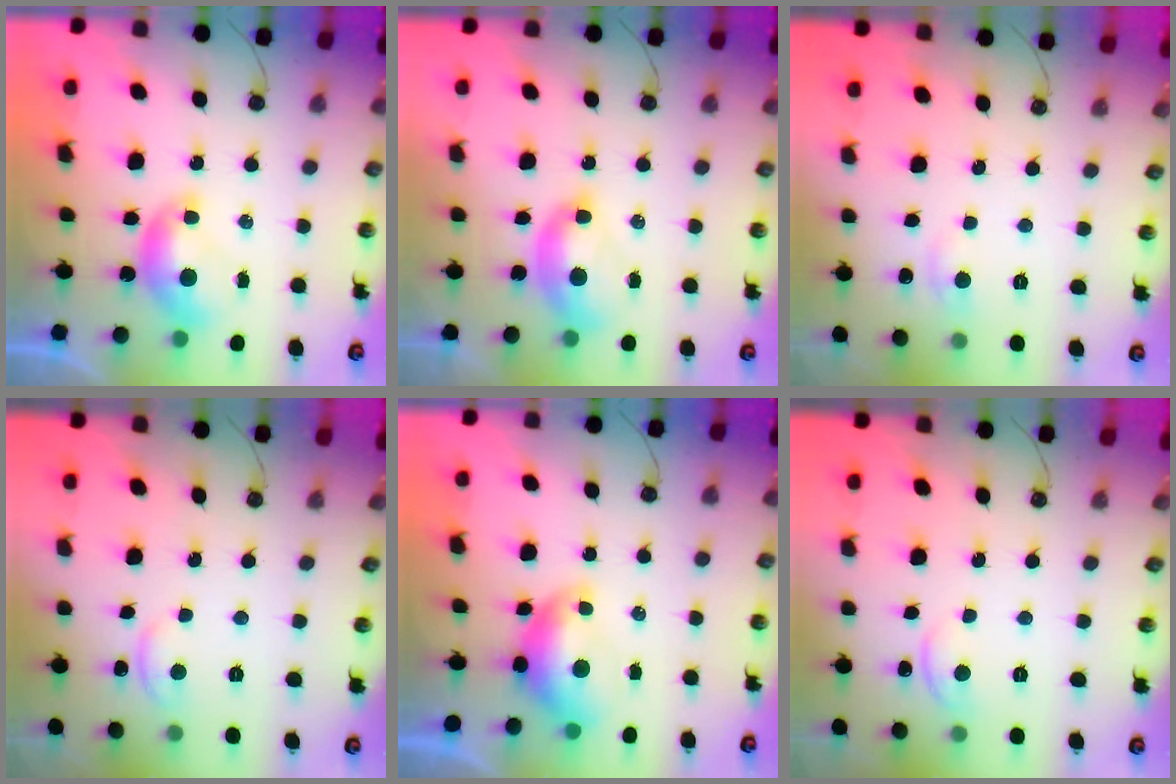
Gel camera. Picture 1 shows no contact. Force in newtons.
{"total": 2.6, "press": 2.5, "slide": 0.6}
{"total": 1.0, "press": 0.5, "slide": 0.9}
{"total": 1.5, "press": 1.4, "slide": 0.5}
{"total": 1.2, "press": 1.1, "slide": 0.4}
{"total": 1.5, "press": 1.3, "slide": 0.7}